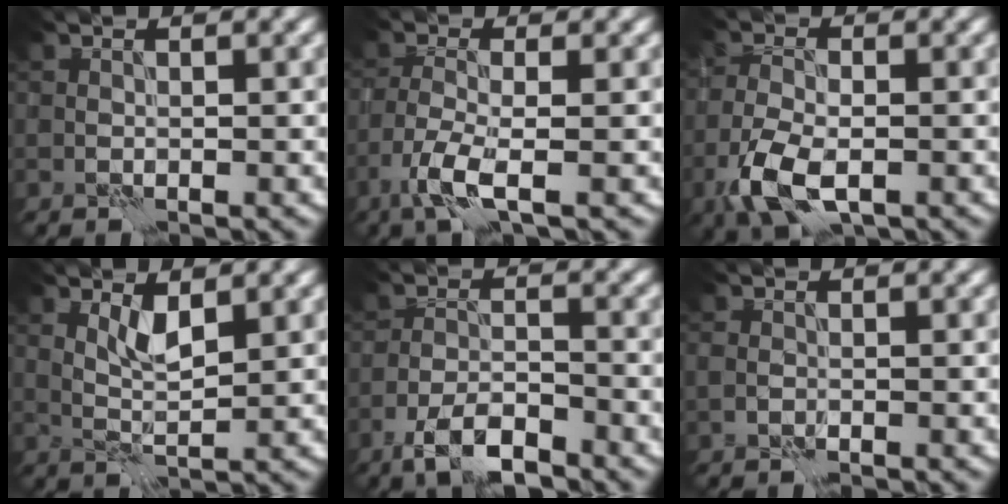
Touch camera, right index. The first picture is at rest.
{"total": 3.7, "force": [-2.0, 0.6, 3.1], "torque": [-0.069, -0.005, -0.047]}
{"total": 5.9, "force": [-2.7, 2.9, 4.3], "torque": [-0.101, -0.013, -0.054]}
{"total": 2.0, "force": [1.4, 0.0, 1.4], "torque": [-0.032, -0.004, 0.030]}
{"total": 4.7, "force": [-3.5, 1.2, 2.9], "torque": [-0.052, 0.000, -0.067]}
{"total": 0.6, "force": [-0.4, 0.3, 0.3], "torque": [-0.009, 0.001, -0.009]}